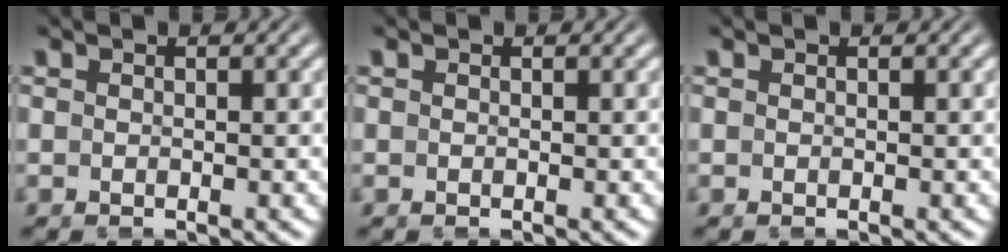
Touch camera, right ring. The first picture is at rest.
{"total": 0.0}
{"total": 0.0}